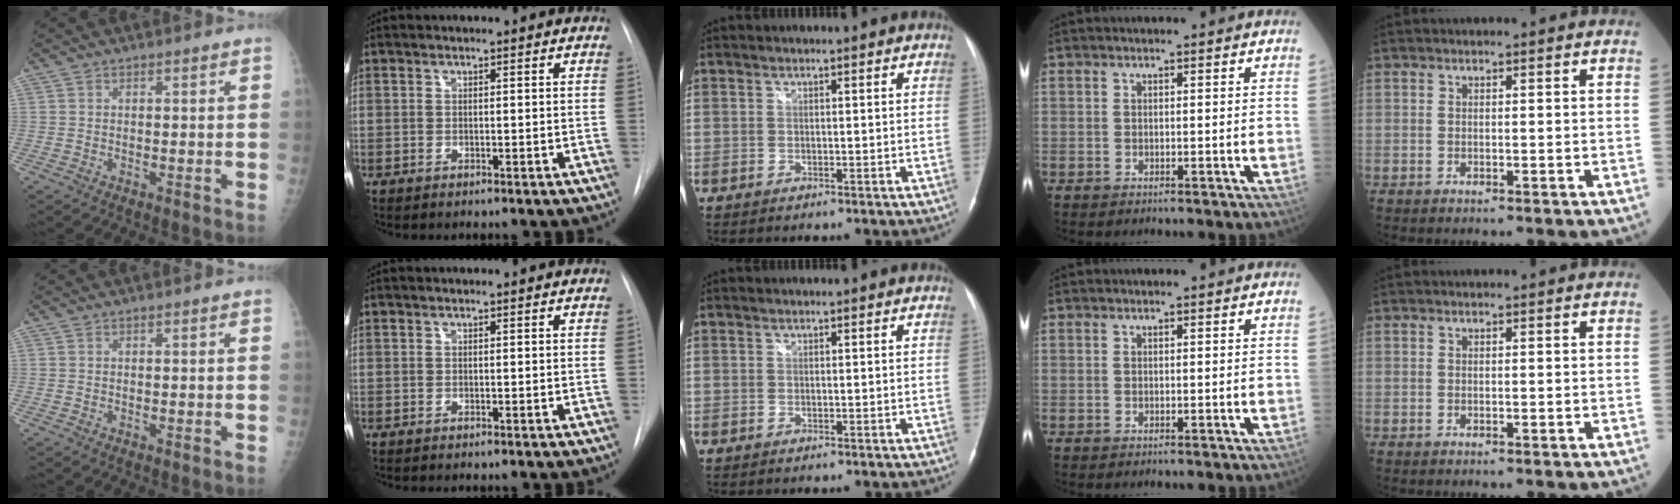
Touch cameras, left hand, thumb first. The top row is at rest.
{}